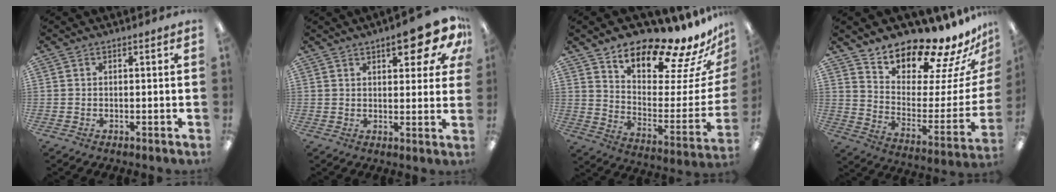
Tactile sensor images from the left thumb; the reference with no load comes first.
{"total": 11.2, "force": [6.4, 4.1, 8.2], "torque": [-0.094, -0.031, 0.103]}
{"total": 15.9, "force": [14.7, 3.4, 4.9], "torque": [-0.072, -0.136, 0.243]}
{"total": 15.7, "force": [15.0, 3.0, 3.2], "torque": [-0.056, -0.151, 0.253]}